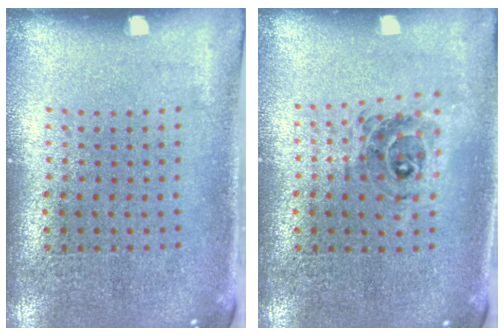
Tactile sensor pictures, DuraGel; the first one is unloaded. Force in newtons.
{"total": 0.8, "press": 0.8, "slide": 0.1}